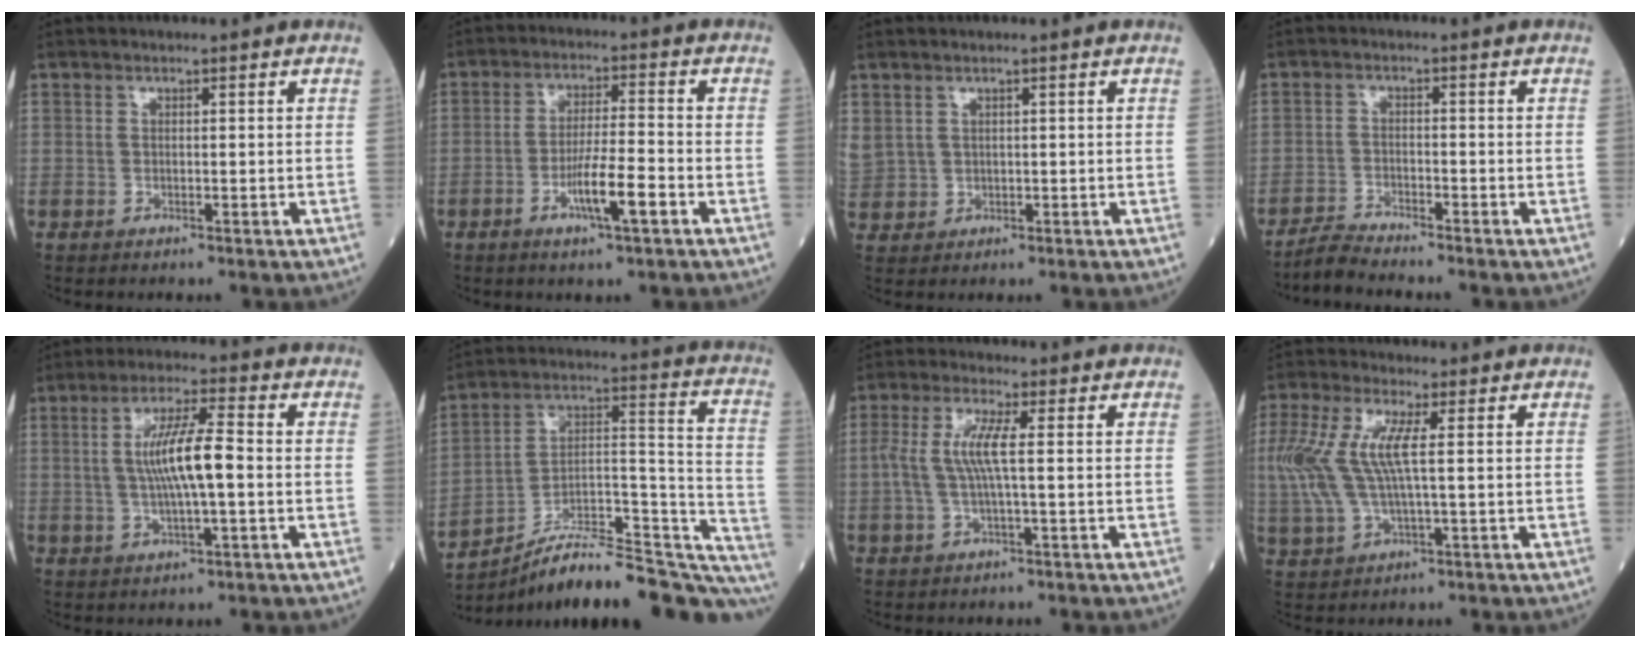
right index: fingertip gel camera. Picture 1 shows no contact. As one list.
[{"total": 7.2, "force": [-3.1, 0.3, 6.5], "torque": [-0.119, -0.005, -0.055]}, {"total": 5.0, "force": [2.1, 4.0, 2.2], "torque": [-0.072, 0.014, 0.056]}, {"total": 3.2, "force": [-3.2, -0.6, 0.2], "torque": [-0.008, -0.018, -0.064]}, {"total": 8.8, "force": [0.1, 1.0, 8.7], "torque": [-0.164, 0.007, 0.000]}, {"total": 25.8, "force": [-21.4, 4.5, 13.6], "torque": [-0.129, 0.045, -0.317]}, {"total": 5.7, "force": [0.3, 0.6, 5.6], "torque": [-0.131, 0.011, 0.003]}, {"total": 10.5, "force": [1.3, 3.1, 10.0], "torque": [-0.249, 0.014, 0.027]}]